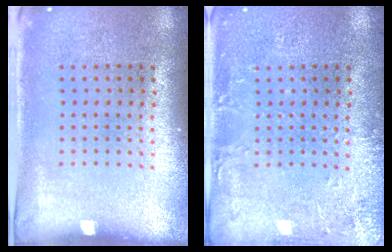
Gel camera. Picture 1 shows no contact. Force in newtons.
{"total": 2.5, "press": 2.5, "slide": 0.3}